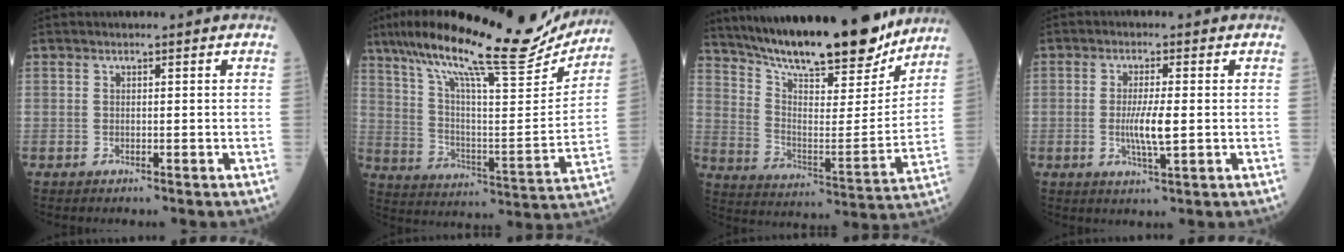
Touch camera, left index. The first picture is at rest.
{"total": 25.0, "force": [20.7, 3.0, 13.6], "torque": [-0.239, -0.005, 0.310]}
{"total": 24.8, "force": [21.4, 4.3, 11.8], "torque": [-0.202, -0.022, 0.320]}
{"total": 4.5, "force": [-0.3, 0.4, 4.5], "torque": [-0.091, -0.008, -0.005]}